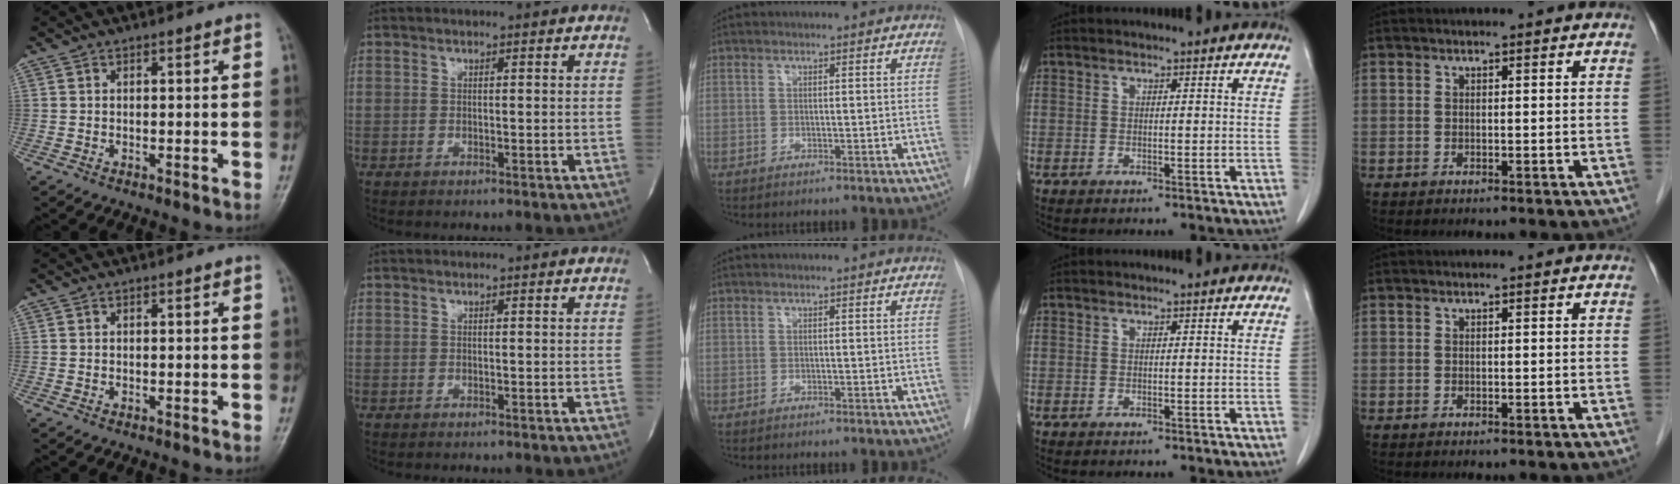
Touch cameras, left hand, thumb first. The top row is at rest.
{}